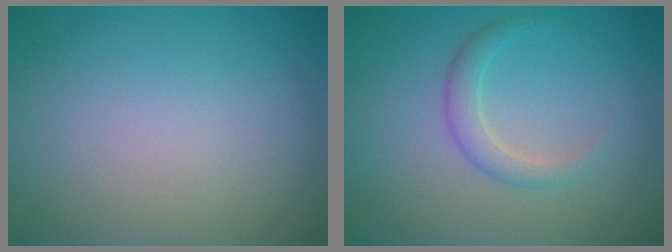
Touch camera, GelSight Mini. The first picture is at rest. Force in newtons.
{"total": 2.0, "press": 2.0, "slide": 0.2}